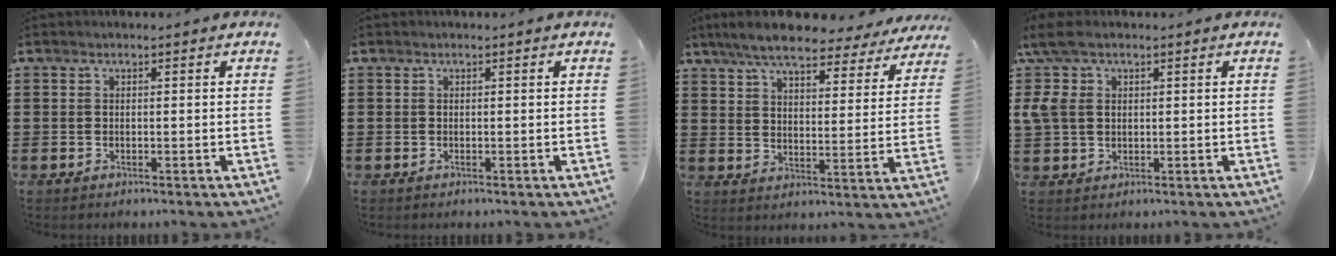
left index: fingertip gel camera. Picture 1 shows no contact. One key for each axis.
{"total": 0.0}
{"total": 8.3, "fx": 7.4, "fy": 1.2, "fz": 3.5, "tx": -0.090, "ty": -0.035, "tz": 0.131}
{"total": 5.9, "fx": 2.1, "fy": 3.6, "fz": 4.2, "tx": -0.120, "ty": 0.004, "tz": 0.031}